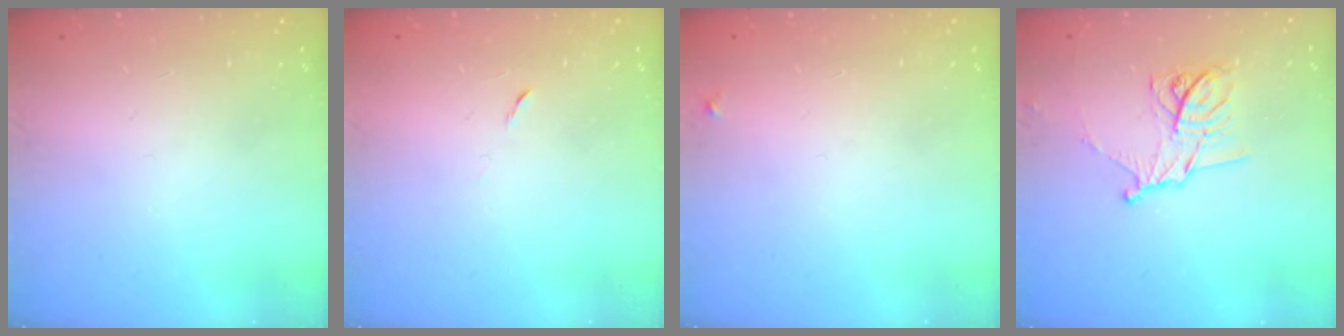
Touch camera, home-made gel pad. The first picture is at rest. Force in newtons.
{"total": 5.2, "press": 4.8, "slide": 2.1}
{"total": 3.3, "press": 3.3, "slide": 0.4}
{"total": 11.3, "press": 11.3, "slide": 0.7}